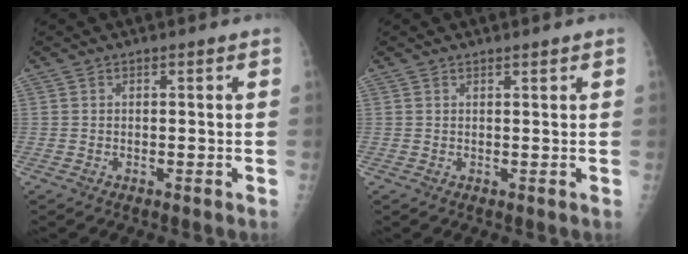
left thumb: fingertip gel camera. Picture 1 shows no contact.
{"total": 0.8, "force": [0.7, 0.1, 0.3], "torque": [-0.004, -0.006, 0.013]}